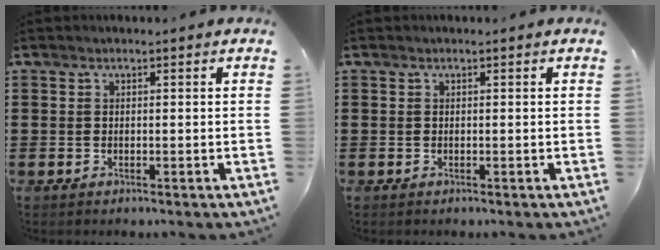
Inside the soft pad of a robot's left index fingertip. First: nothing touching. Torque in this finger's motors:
{"motor_torque": [0.00, 0.00, 0.00, 0.00]}